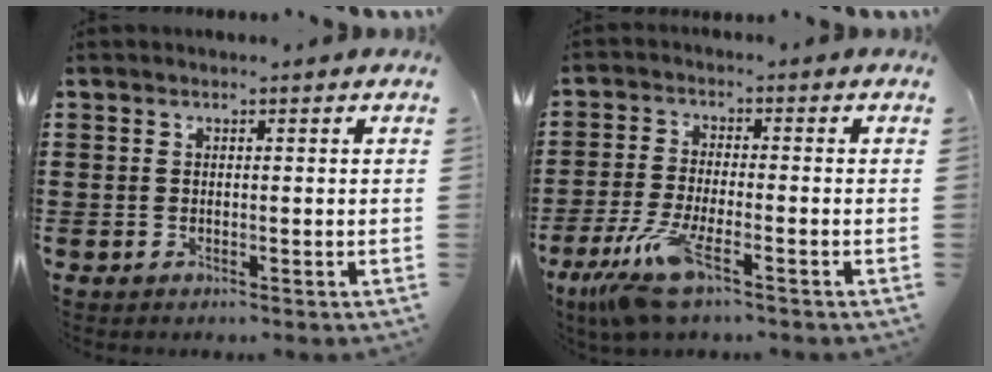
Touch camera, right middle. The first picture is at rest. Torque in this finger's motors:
{"motor_torque": [1.19, -0.95, 0.23, 0.19]}